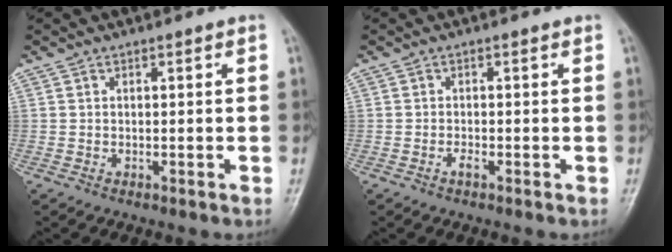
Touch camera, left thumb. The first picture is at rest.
{"total": 1.0, "force": [-0.6, 0.3, 0.7], "torque": [-0.012, 0.001, -0.011]}